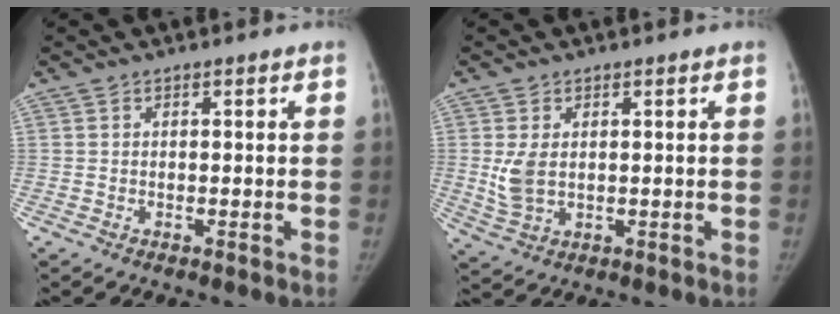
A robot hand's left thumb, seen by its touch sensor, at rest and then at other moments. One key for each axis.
{"total": 5.3, "fx": 0.8, "fy": 3.5, "fz": 3.9, "tx": -0.081, "ty": -0.007, "tz": 0.025}